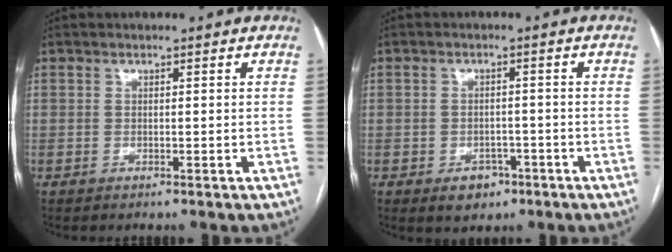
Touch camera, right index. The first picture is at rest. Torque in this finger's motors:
{"motor_torque": [0.03, -0.09, -0.07, -0.06]}